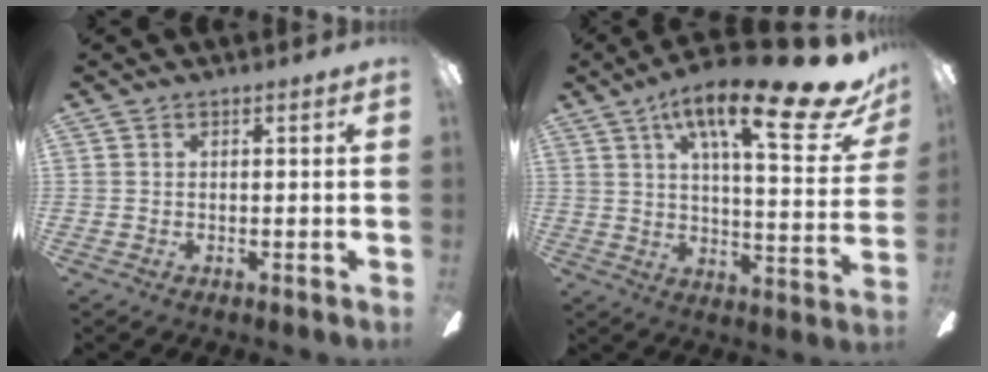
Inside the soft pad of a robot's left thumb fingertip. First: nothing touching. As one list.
[{"total": 22.6, "force": [13.3, 5.8, 17.3], "torque": [-0.259, -0.076, 0.199]}]